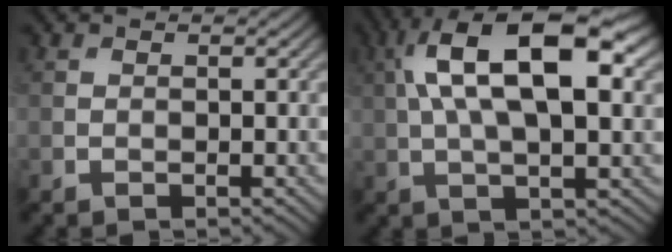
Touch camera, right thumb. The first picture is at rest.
{"total": 15.3, "force": [4.0, 6.4, 13.4], "torque": [-0.237, 0.023, 0.058]}